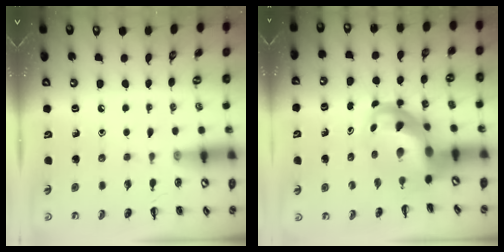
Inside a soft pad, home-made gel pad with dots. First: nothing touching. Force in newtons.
{"total": 7.8, "press": 7.6, "slide": 2.0}